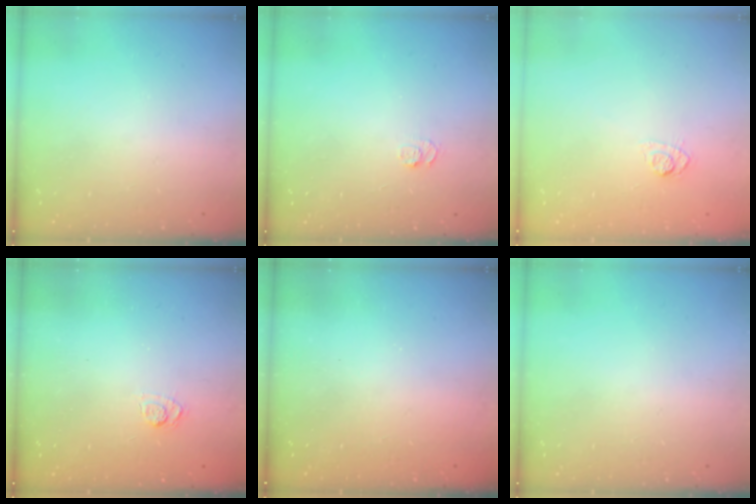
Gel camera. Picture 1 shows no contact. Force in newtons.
{"total": 4.9, "press": 4.9, "slide": 0.6}
{"total": 7.2, "press": 7.1, "slide": 1.5}
{"total": 3.9, "press": 3.6, "slide": 1.7}
{"total": 2.3, "press": 2.2, "slide": 0.7}
{"total": 0.0}